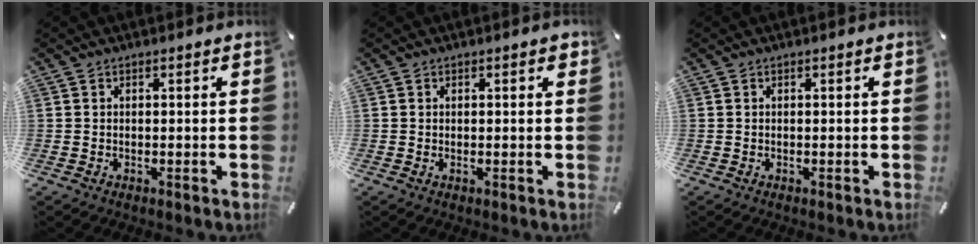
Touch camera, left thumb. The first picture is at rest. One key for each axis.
{"total": 0.9, "fx": 0.3, "fy": 0.2, "fz": 0.9, "tx": -0.009, "ty": -0.003, "tz": 0.004}
{"total": 0.0}